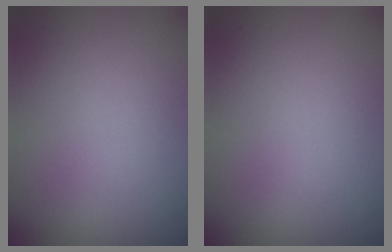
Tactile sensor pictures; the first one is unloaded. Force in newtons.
{"total": 0.0}